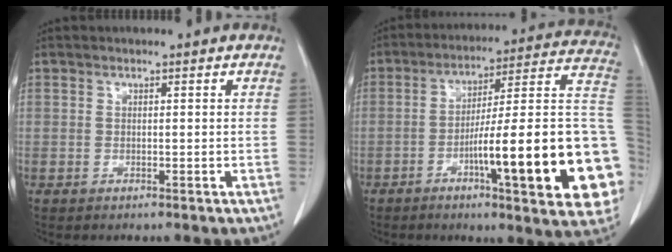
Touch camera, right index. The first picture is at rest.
{"total": 25.5, "force": [-6.6, 2.5, 24.5], "torque": [-0.240, 0.017, -0.089]}